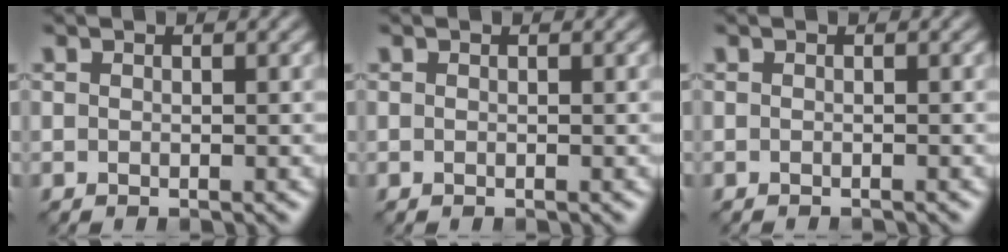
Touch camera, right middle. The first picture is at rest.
{"total": 0.0}
{"total": 1.0, "force": [-0.9, 0.1, 0.3], "torque": [0.004, -0.002, -0.014]}